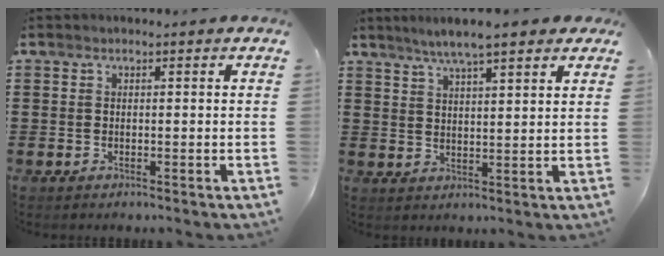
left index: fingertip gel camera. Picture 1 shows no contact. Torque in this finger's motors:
{"motor_torque": [1.34, -0.79, 0.42, 0.14]}